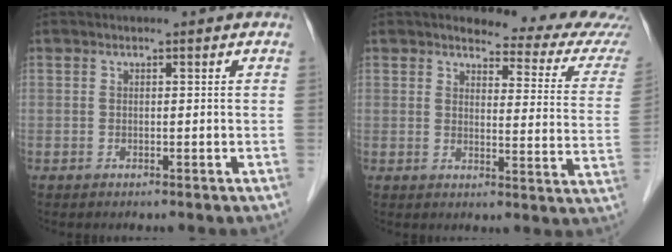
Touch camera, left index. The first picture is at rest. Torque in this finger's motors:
{"motor_torque": [0.54, -0.98, 0.33, 0.05]}